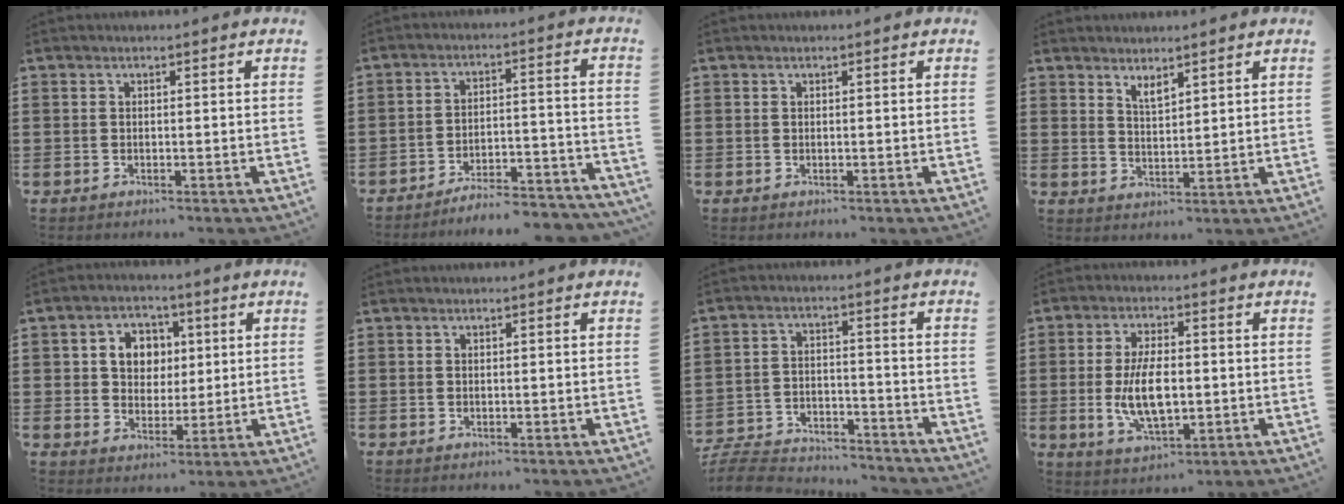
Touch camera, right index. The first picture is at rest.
{"total": 5.9, "force": [-5.8, 0.1, 1.4], "torque": [-0.021, 0.003, -0.114]}
{"total": 0.0}
{"total": 2.6, "force": [2.3, 0.6, 0.9], "torque": [-0.020, 0.001, 0.042]}
{"total": 6.1, "force": [1.3, 5.3, 2.8], "torque": [-0.070, 0.016, 0.018]}
{"total": 0.0}
{"total": 7.2, "force": [-7.0, 1.2, 1.4], "torque": [-0.042, 0.009, -0.141]}
{"total": 8.5, "force": [-0.7, 3.9, 7.6], "torque": [-0.159, -0.008, -0.020]}